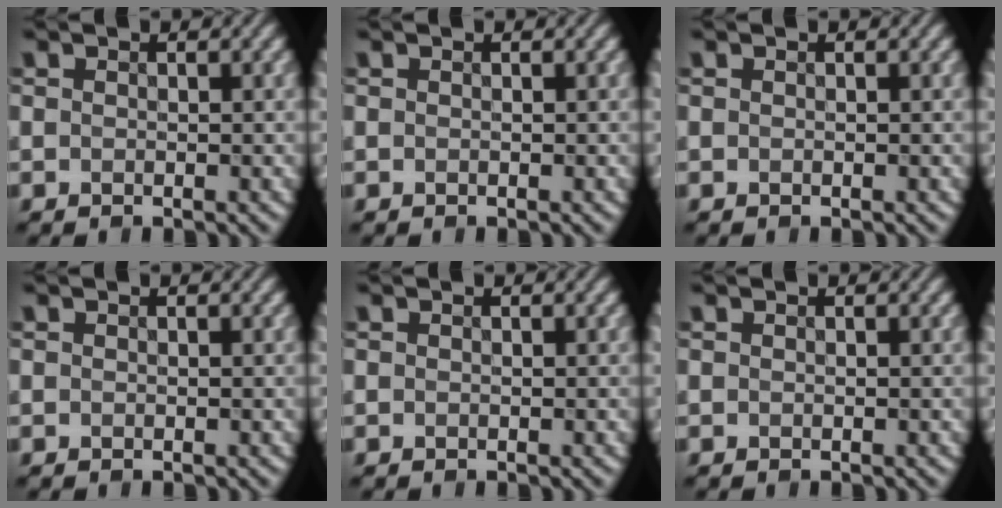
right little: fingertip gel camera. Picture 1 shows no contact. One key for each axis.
{"total": 0.0}
{"total": 0.0}
{"total": 0.0}
{"total": 0.0}
{"total": 0.0}